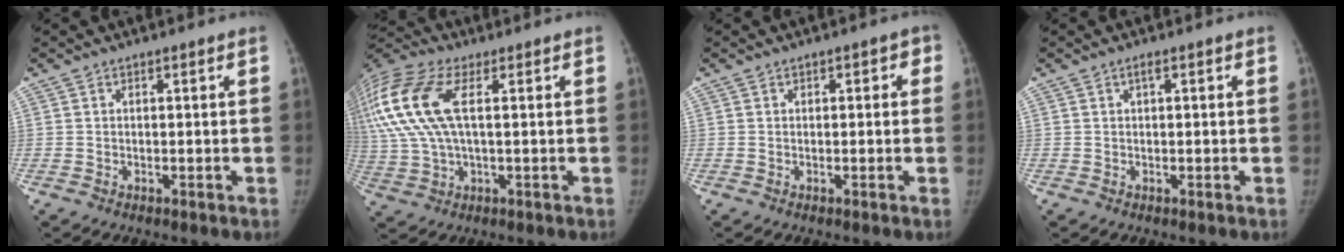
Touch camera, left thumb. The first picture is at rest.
{"total": 19.4, "force": [4.8, 9.3, 16.3], "torque": [-0.405, 0.021, 0.085]}
{"total": 1.9, "force": [0.4, 1.3, 1.3], "torque": [0.004, 0.005, -0.002]}
{"total": 0.9, "force": [0.4, 0.3, 0.8], "torque": [-0.013, 0.002, 0.003]}